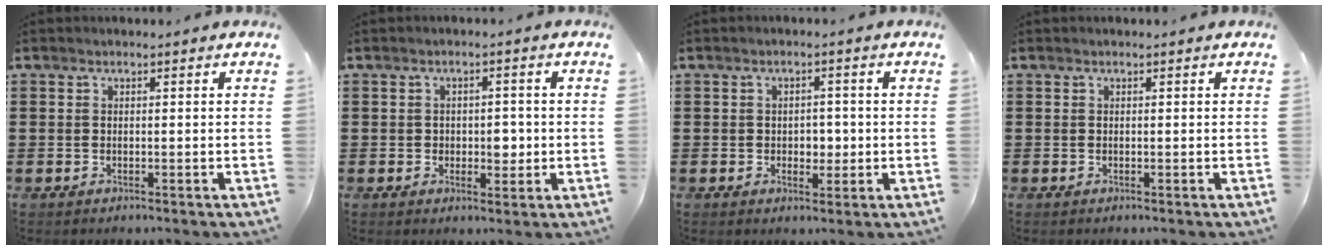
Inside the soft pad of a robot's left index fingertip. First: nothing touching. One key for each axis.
{"total": 3.3, "fx": 0.0, "fy": 2.3, "fz": 2.3, "tx": -0.035, "ty": -0.001, "tz": -0.008}
{"total": 2.5, "fx": -0.1, "fy": 1.9, "fz": 1.6, "tx": -0.029, "ty": 0.002, "tz": -0.008}
{"total": 0.0}